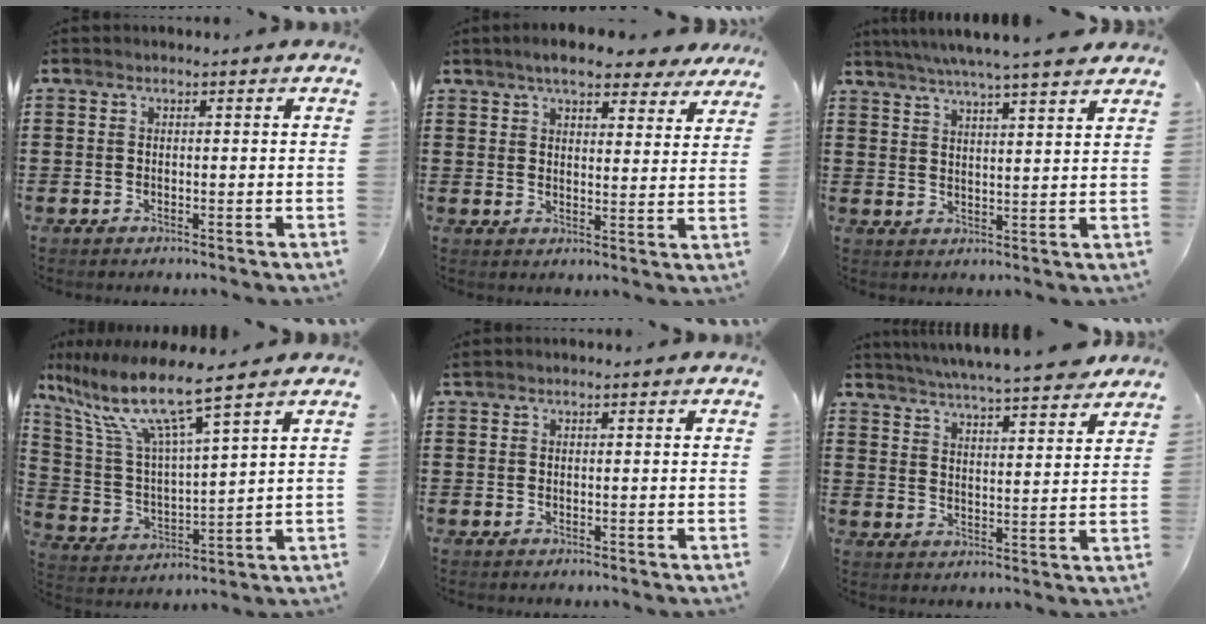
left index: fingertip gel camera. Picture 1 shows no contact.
{"total": 6.5, "force": [5.6, 1.4, 2.9], "torque": [-0.066, -0.010, 0.101]}
{"total": 5.3, "force": [4.7, -0.5, 2.4], "torque": [-0.060, -0.020, 0.083]}
{"total": 10.4, "force": [7.8, 0.6, 6.9], "torque": [-0.171, -0.052, 0.125]}
{"total": 0.0}
{"total": 5.5, "force": [5.2, -0.8, 1.8], "torque": [-0.056, -0.041, 0.086]}